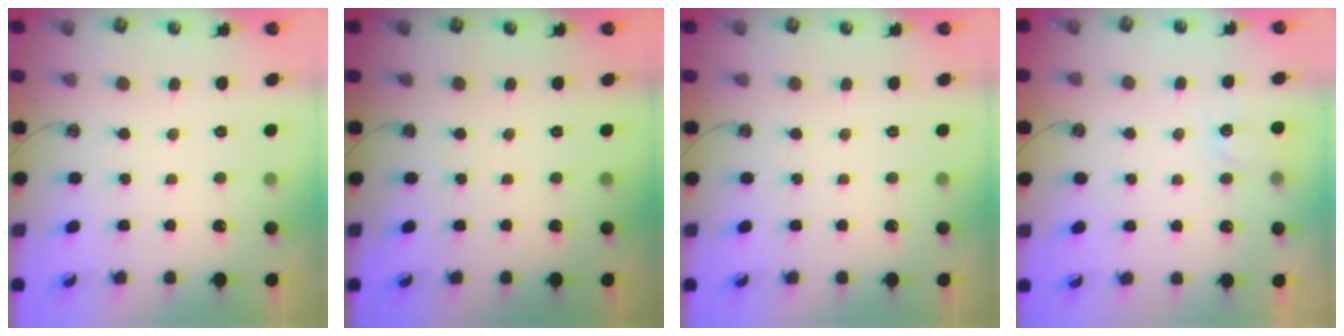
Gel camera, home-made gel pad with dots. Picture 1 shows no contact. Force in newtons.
{"total": 0.0}
{"total": 0.0}
{"total": 4.7, "press": 4.6, "slide": 0.5}